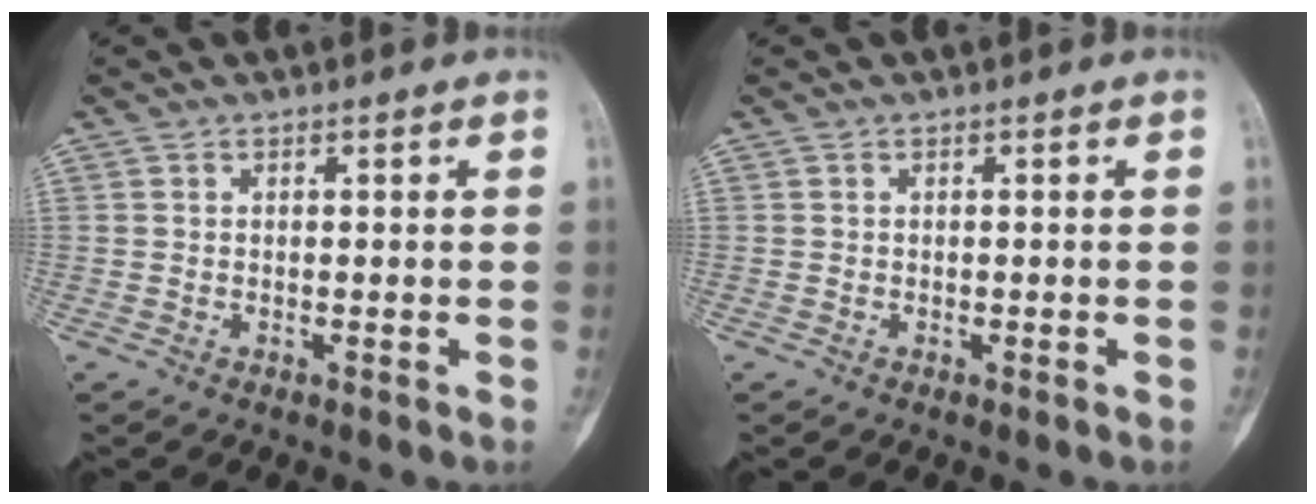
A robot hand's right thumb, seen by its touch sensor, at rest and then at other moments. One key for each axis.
{"total": 0.0}